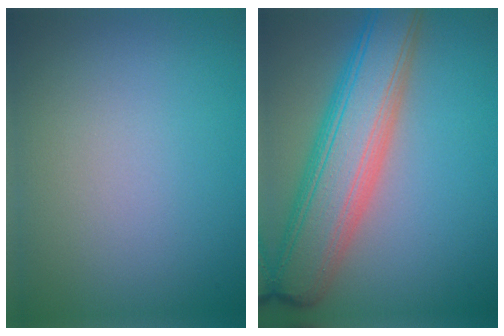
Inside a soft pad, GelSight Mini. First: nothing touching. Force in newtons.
{"total": 8.7, "press": 8.7, "slide": 0.4}